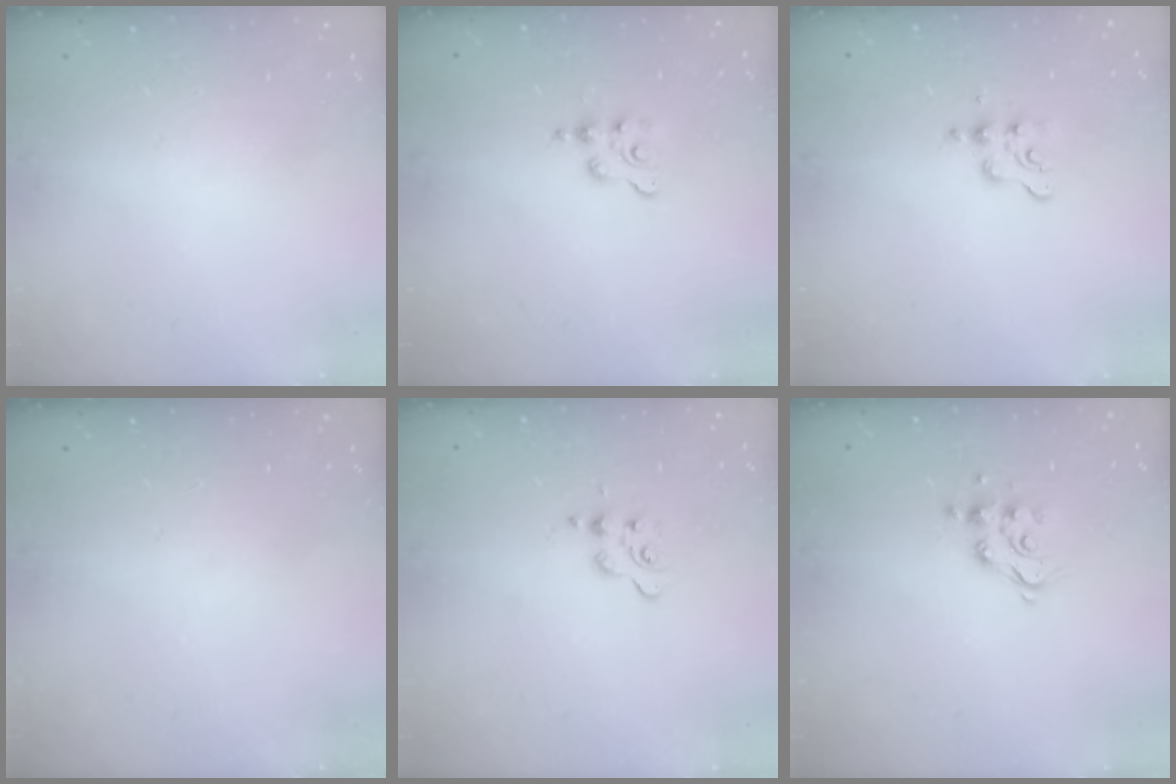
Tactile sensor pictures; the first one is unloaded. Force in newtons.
{"total": 3.2, "press": 3.2, "slide": 0.4}
{"total": 6.2, "press": 6.1, "slide": 0.6}
{"total": 0.0}
{"total": 6.5, "press": 6.5, "slide": 0.6}
{"total": 9.8, "press": 9.8, "slide": 0.7}